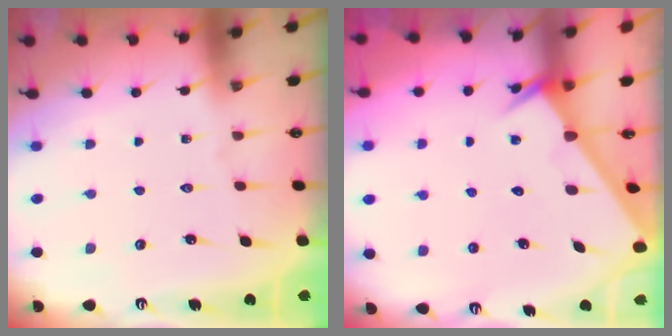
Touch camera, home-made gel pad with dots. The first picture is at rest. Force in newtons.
{"total": 2.6, "press": 2.6, "slide": 0.0}